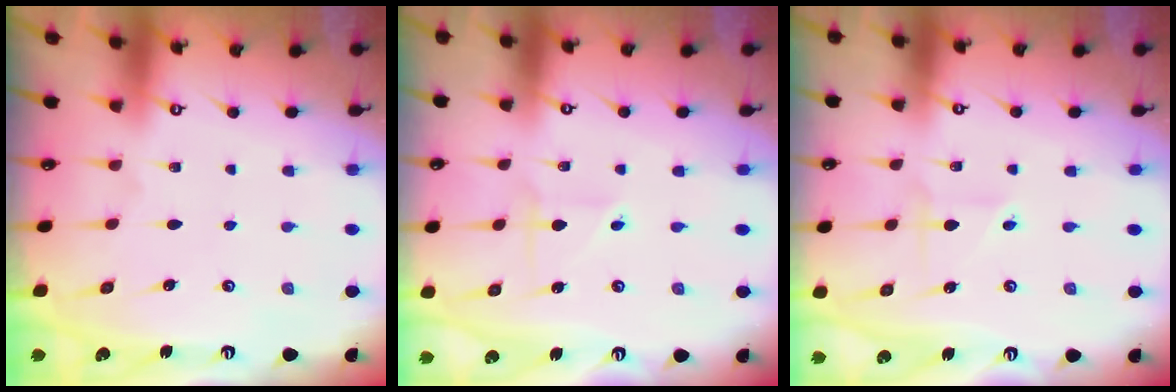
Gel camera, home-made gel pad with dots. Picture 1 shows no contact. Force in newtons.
{"total": 2.9, "press": 2.9, "slide": 0.2}
{"total": 2.5, "press": 2.4, "slide": 0.6}